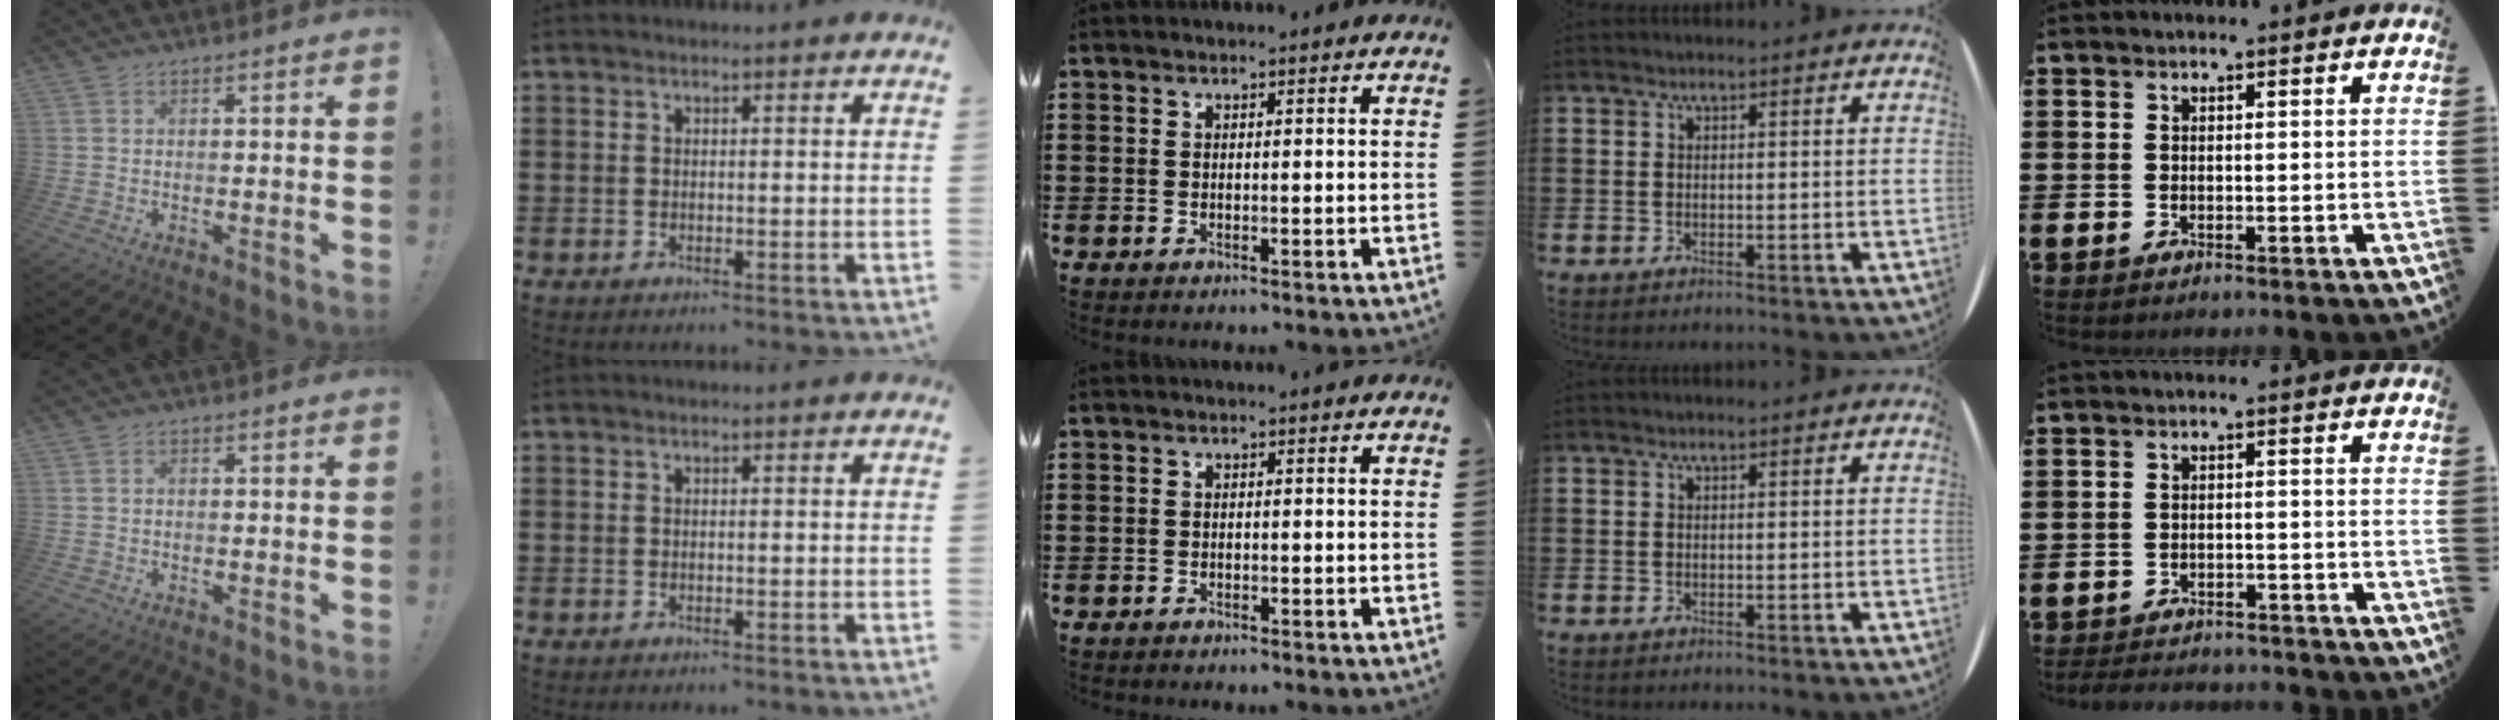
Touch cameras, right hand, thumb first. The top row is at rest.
{"thumb": {"total": 0.8, "force": [-0.2, 0.6, 0.5], "torque": [-0.013, 0.004, -0.003]}, "middle": {"total": 0.8, "force": [-0.7, 0.3, 0.1], "torque": [-0.002, 0.000, -0.015]}, "little": {"total": 2.3, "force": [-2.3, 0.1, -0.2], "torque": [-0.003, 0.002, -0.051]}}